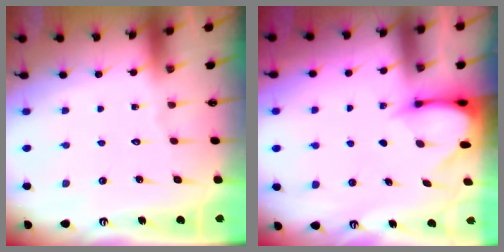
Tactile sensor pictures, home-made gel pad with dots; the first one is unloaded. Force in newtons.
{"total": 3.4, "press": 3.4, "slide": 0.3}